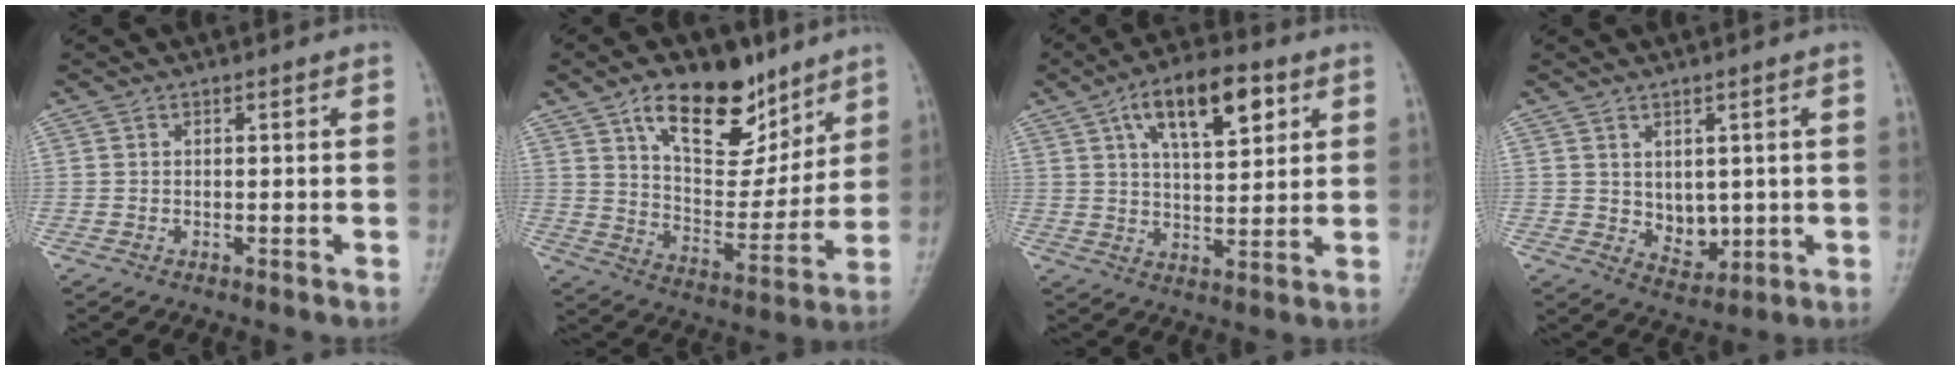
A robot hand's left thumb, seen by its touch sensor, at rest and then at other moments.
{"total": 18.0, "force": [11.0, 9.5, 10.7], "torque": [-0.113, -0.061, 0.186]}
{"total": 13.5, "force": [5.9, 5.9, 10.7], "torque": [-0.150, -0.008, 0.093]}
{"total": 5.3, "force": [0.5, 3.9, 3.6], "torque": [-0.028, -0.015, 0.027]}